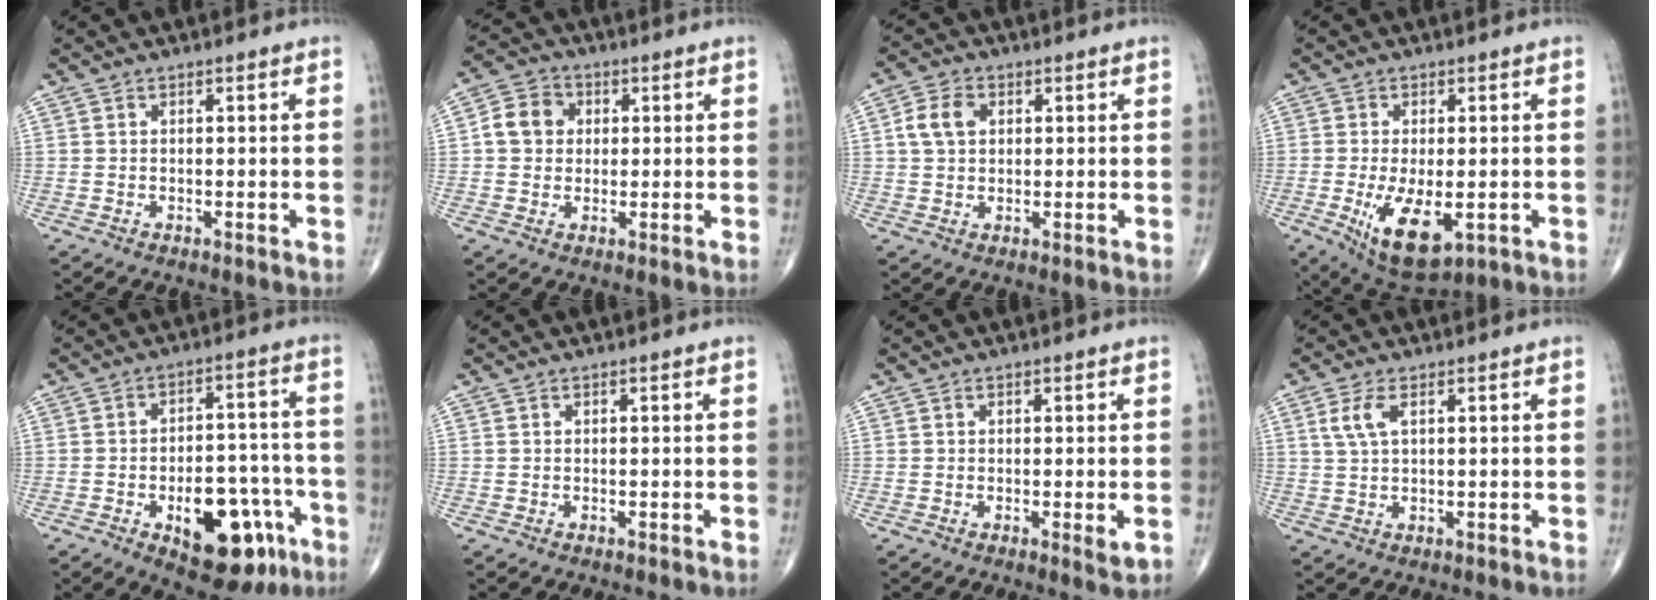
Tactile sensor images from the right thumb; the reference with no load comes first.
{"total": 6.9, "force": [0.9, 6.0, 3.3], "torque": [-0.046, 0.011, 0.006]}
{"total": 5.6, "force": [1.3, 4.1, 3.6], "torque": [-0.066, 0.007, 0.021]}
{"total": 10.6, "force": [-2.9, 4.9, 9.0], "torque": [-0.149, -0.019, -0.034]}
{"total": 17.2, "force": [-7.4, 8.9, 12.7], "torque": [-0.140, 0.046, -0.093]}
{"total": 0.0}
{"total": 2.0, "force": [-0.5, 0.4, 1.9], "torque": [-0.024, -0.006, -0.006]}
{"total": 4.0, "force": [1.5, 1.7, 3.3], "torque": [-0.079, 0.006, 0.032]}